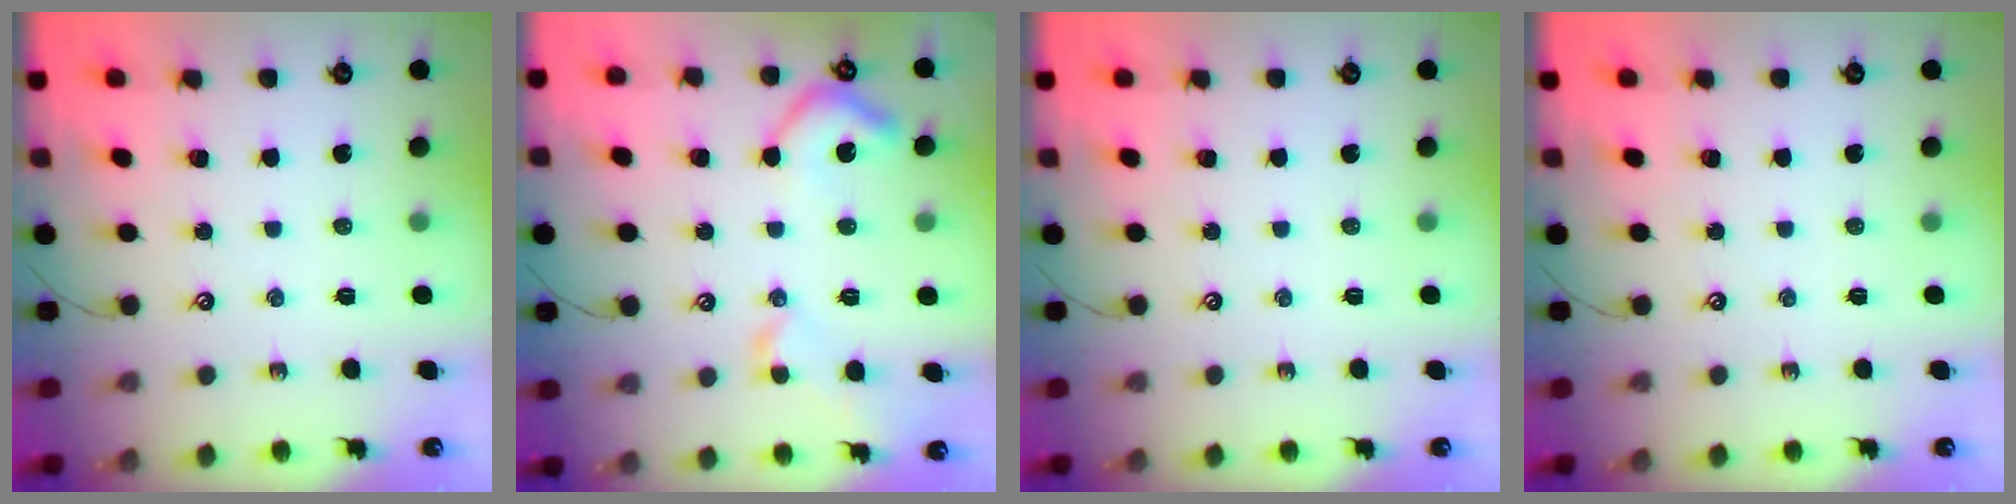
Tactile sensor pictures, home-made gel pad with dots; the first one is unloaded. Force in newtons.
{"total": 5.8, "press": 5.6, "slide": 1.2}
{"total": 0.0}
{"total": 0.0}